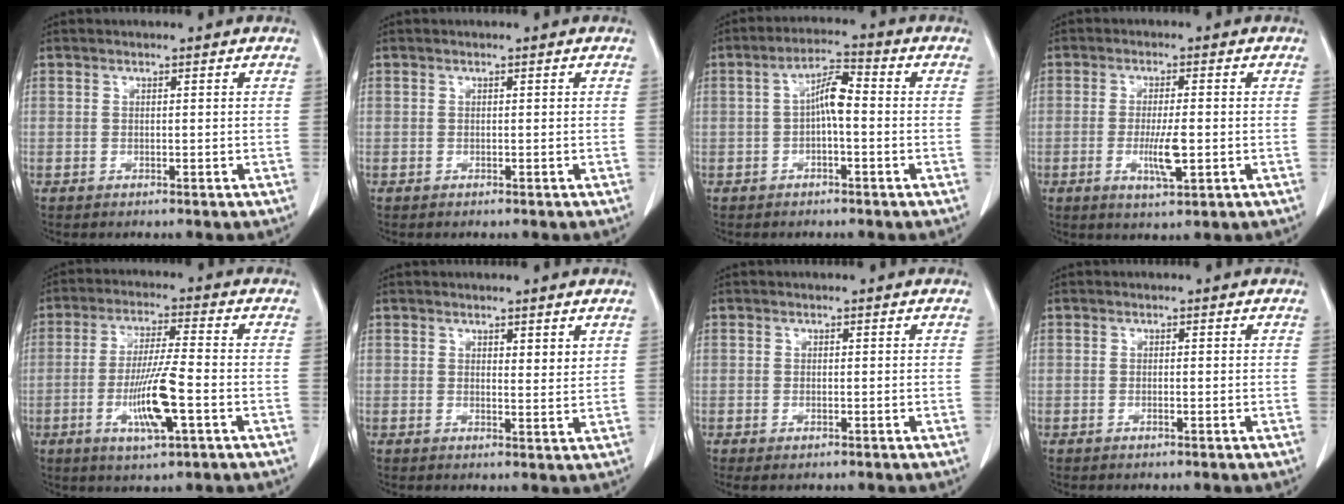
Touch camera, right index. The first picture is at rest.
{"total": 0.0}
{"total": 5.1, "force": [-0.3, 1.3, 4.9], "torque": [-0.089, 0.020, -0.009]}
{"total": 5.4, "force": [-1.3, 0.8, 5.2], "torque": [-0.099, -0.009, -0.020]}
{"total": 9.7, "force": [-3.0, 0.6, 9.2], "torque": [-0.176, -0.010, -0.056]}
{"total": 2.3, "force": [1.5, 0.5, 1.6], "torque": [-0.022, -0.011, 0.024]}
{"total": 0.9, "force": [-0.4, 0.3, 0.8], "torque": [-0.020, -0.005, -0.003]}
{"total": 0.5, "force": [-0.3, 0.0, 0.5], "torque": [-0.009, 0.000, -0.004]}